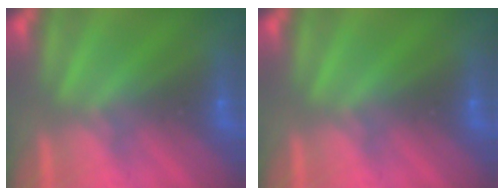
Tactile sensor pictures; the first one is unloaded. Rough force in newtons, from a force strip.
{"total": 0.0}